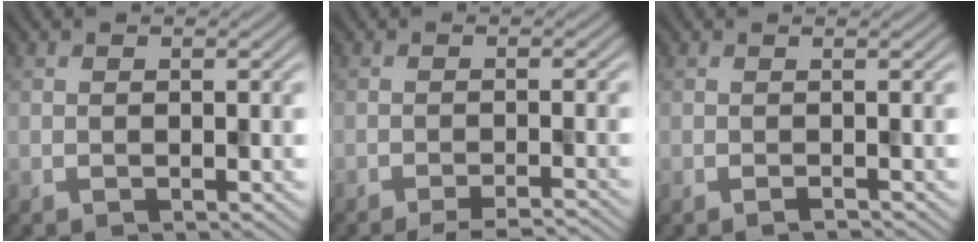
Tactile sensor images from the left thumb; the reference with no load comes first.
{"total": 4.1, "force": [-3.5, 0.4, 2.2], "torque": [-0.038, 0.006, -0.062]}
{"total": 0.9, "force": [-0.4, -0.1, 0.7], "torque": [-0.011, 0.002, -0.008]}